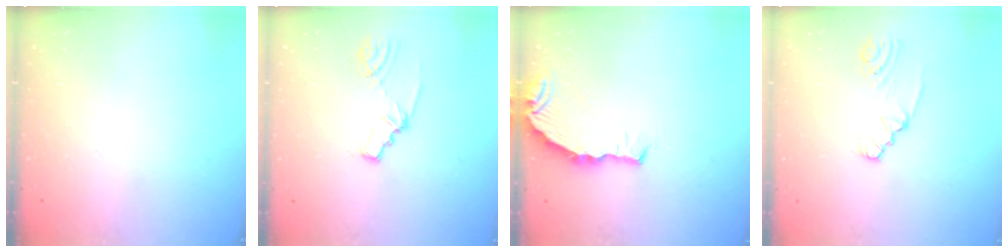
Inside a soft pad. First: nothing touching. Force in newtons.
{"total": 2.1, "press": 2.1, "slide": 0.3}
{"total": 7.3, "press": 6.2, "slide": 3.8}
{"total": 2.2, "press": 2.2, "slide": 0.4}